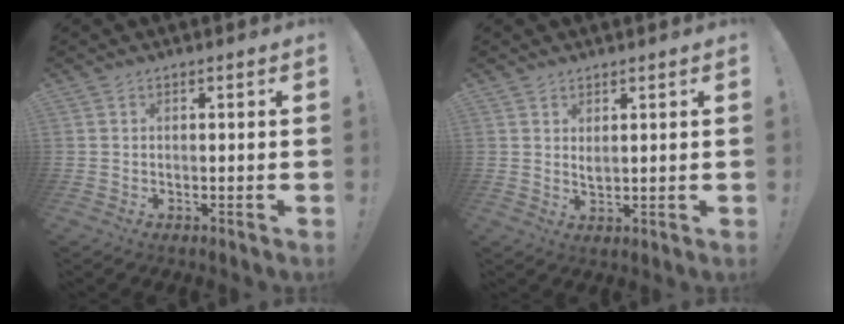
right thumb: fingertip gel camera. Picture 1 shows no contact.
{"total": 1.3, "force": [1.0, 0.2, 0.8], "torque": [-0.011, -0.004, 0.019]}